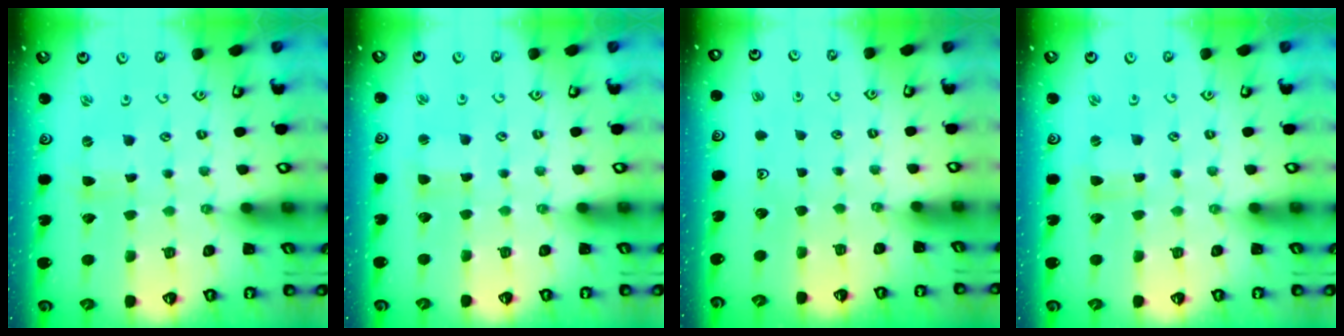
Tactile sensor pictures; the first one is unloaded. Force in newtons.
{"total": 2.0, "press": 2.0, "slide": 0.3}
{"total": 0.0}
{"total": 0.0}